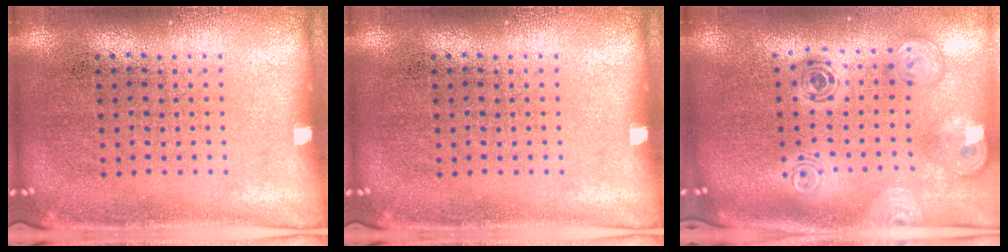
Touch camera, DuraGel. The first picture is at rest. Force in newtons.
{"total": 0.0}
{"total": 2.1, "press": 1.8, "slide": 1.1}